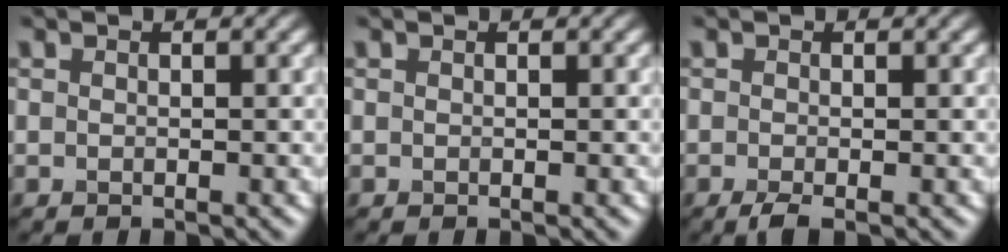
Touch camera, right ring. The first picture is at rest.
{"total": 0.0}
{"total": 1.4, "force": [-0.8, 0.3, 1.1], "torque": [-0.025, -0.005, -0.020]}